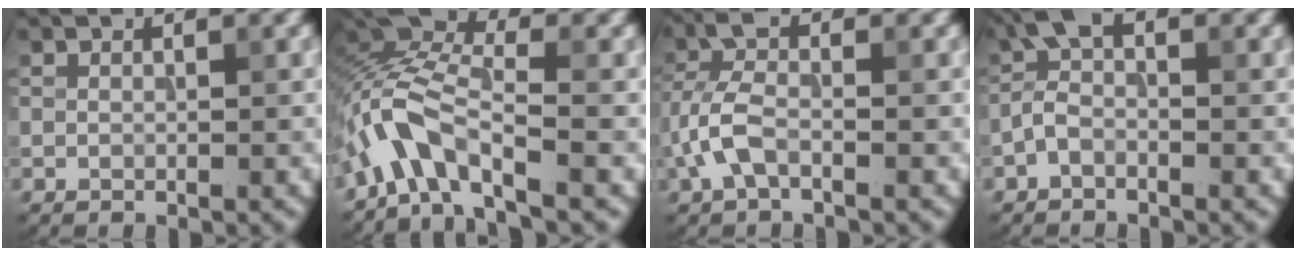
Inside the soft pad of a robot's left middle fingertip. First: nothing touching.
{"total": 5.3, "force": [-2.9, 1.9, 4.0], "torque": [-0.074, 0.010, -0.064]}
{"total": 3.9, "force": [-1.4, 1.7, 3.3], "torque": [-0.084, 0.010, -0.040]}
{"total": 2.4, "force": [-0.9, 1.0, 2.0], "torque": [-0.044, 0.012, -0.032]}